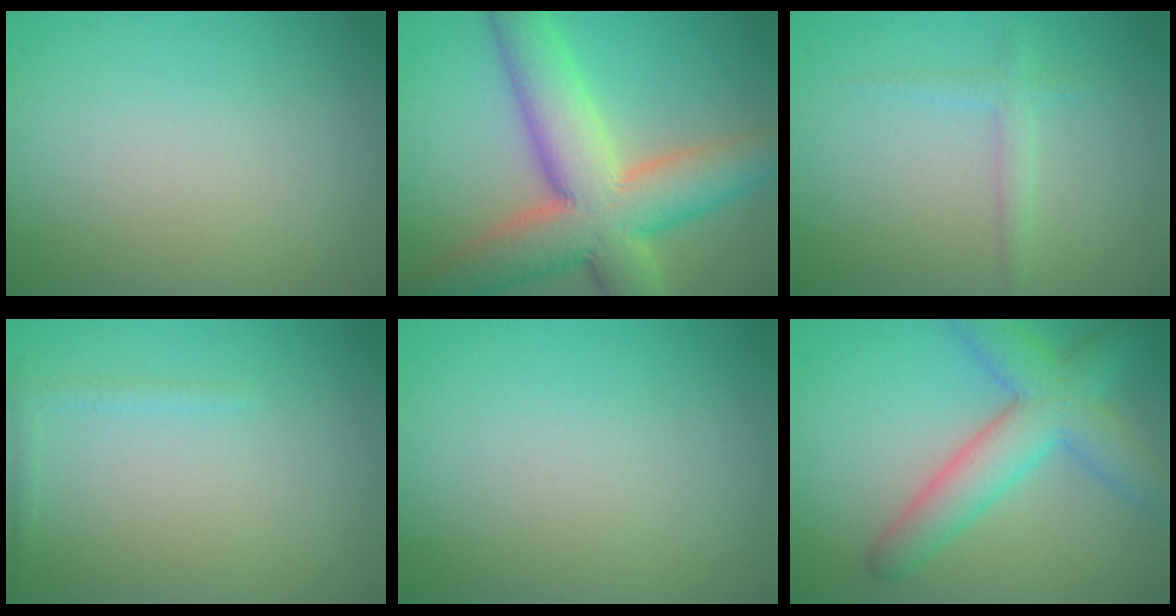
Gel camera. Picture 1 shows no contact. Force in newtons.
{"total": 11.9, "press": 11.9, "slide": 0.8}
{"total": 1.4, "press": 1.4, "slide": 0.0}
{"total": 0.8, "press": 0.8, "slide": 0.1}
{"total": 0.0}
{"total": 4.8, "press": 4.8, "slide": 0.2}